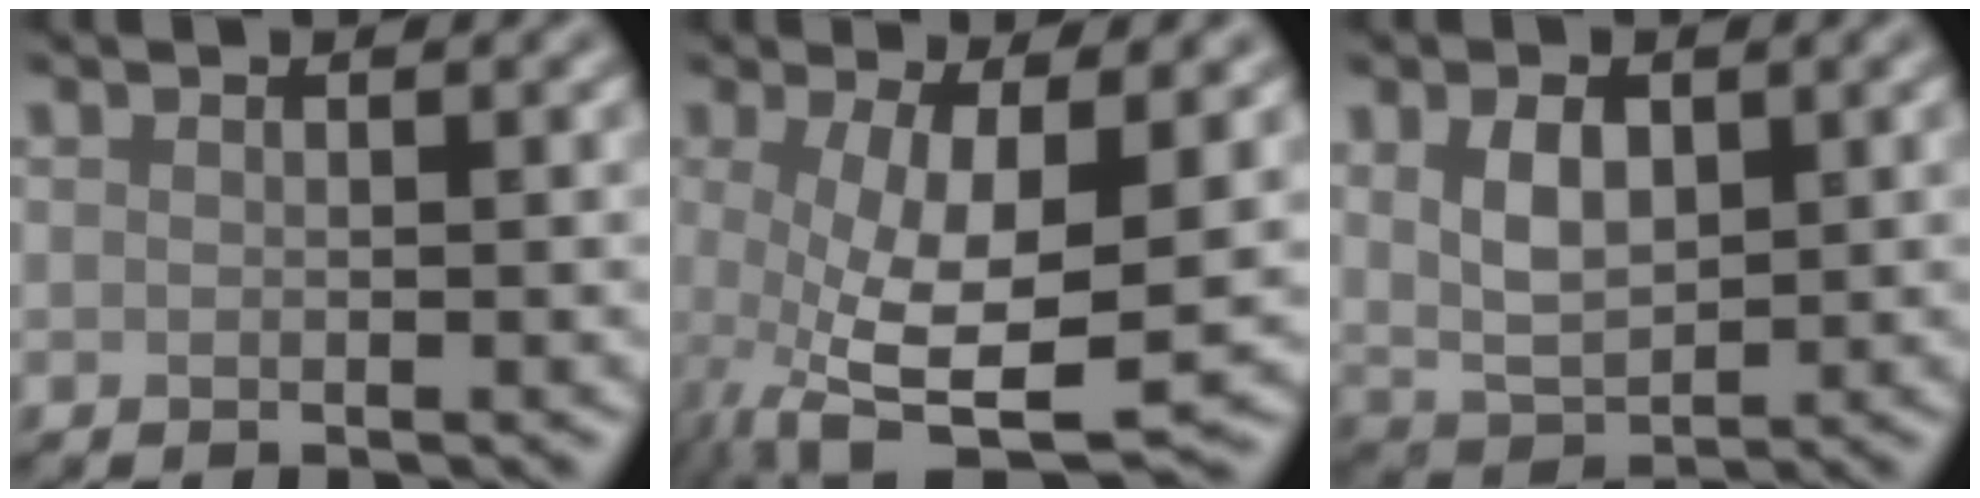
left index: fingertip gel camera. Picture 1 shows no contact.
{"total": 9.1, "force": [-1.4, 2.9, 8.6], "torque": [-0.170, -0.017, -0.023]}
{"total": 4.2, "force": [1.1, 2.6, 3.2], "torque": [-0.067, -0.001, 0.023]}